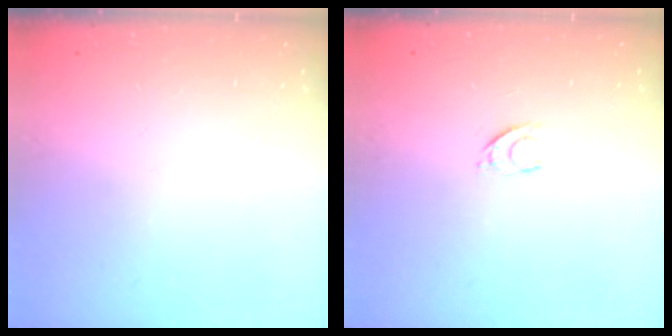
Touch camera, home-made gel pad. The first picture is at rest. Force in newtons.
{"total": 4.9, "press": 4.8, "slide": 0.4}